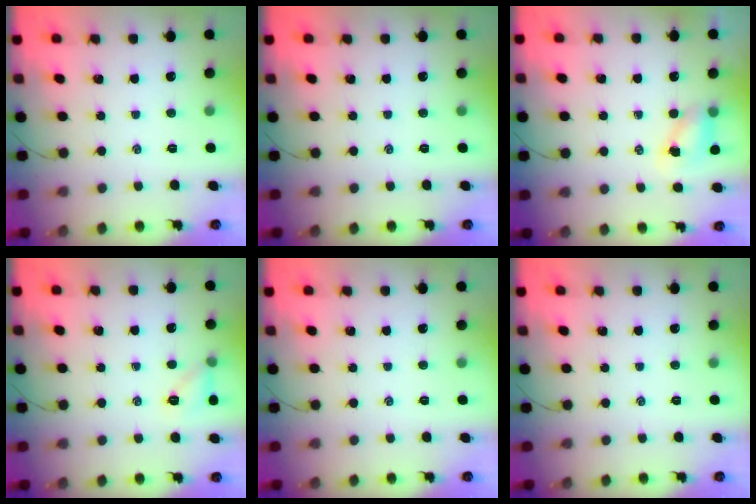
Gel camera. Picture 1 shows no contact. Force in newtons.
{"total": 0.0}
{"total": 5.8, "press": 5.8, "slide": 0.6}
{"total": 7.4, "press": 7.2, "slide": 1.3}
{"total": 0.0}
{"total": 0.0}